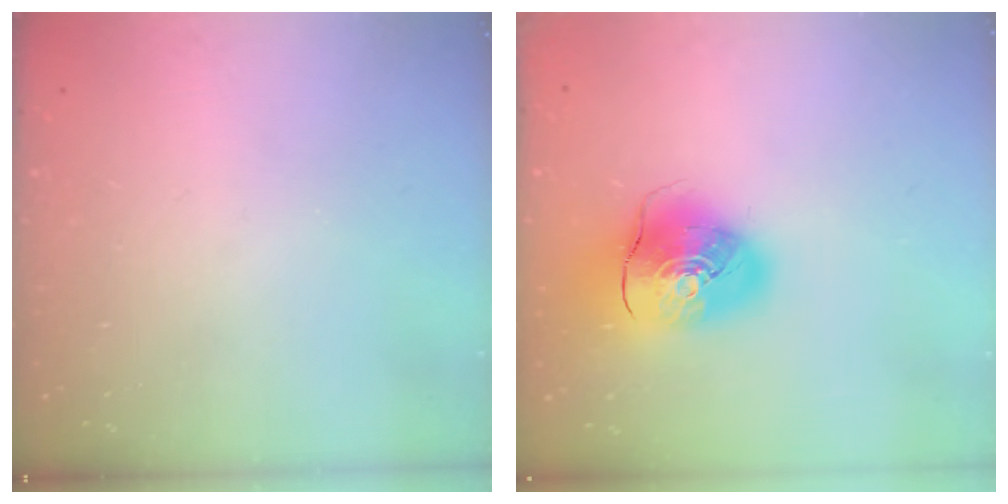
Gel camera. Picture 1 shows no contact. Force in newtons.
{"total": 12.5, "press": 12.3, "slide": 2.1}